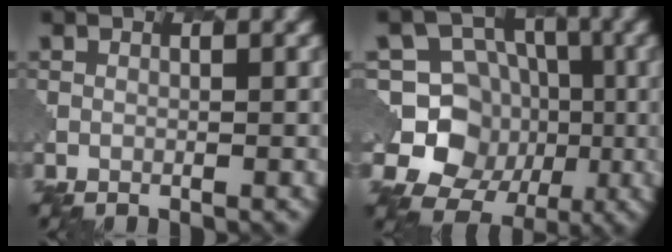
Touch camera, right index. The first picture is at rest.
{"total": 8.4, "force": [-1.1, 7.9, 2.7], "torque": [-0.036, -0.005, -0.045]}